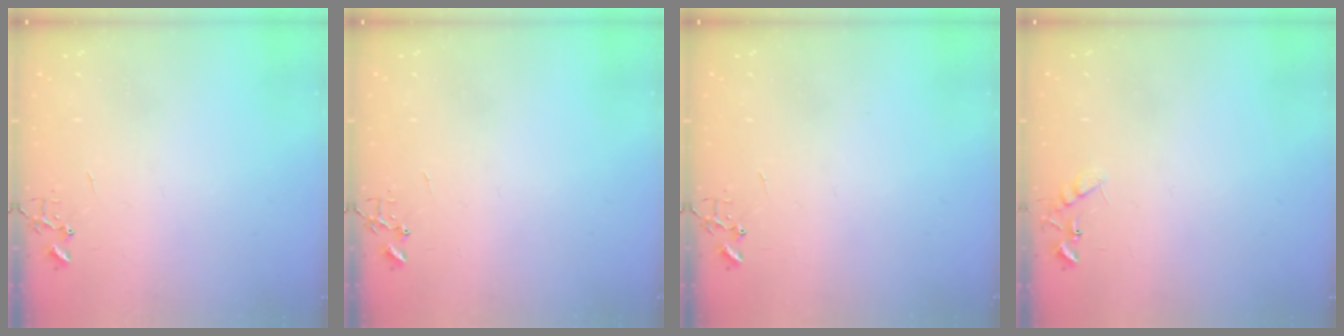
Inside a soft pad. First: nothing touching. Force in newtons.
{"total": 0.0}
{"total": 0.0}
{"total": 7.6, "press": 7.6, "slide": 0.7}